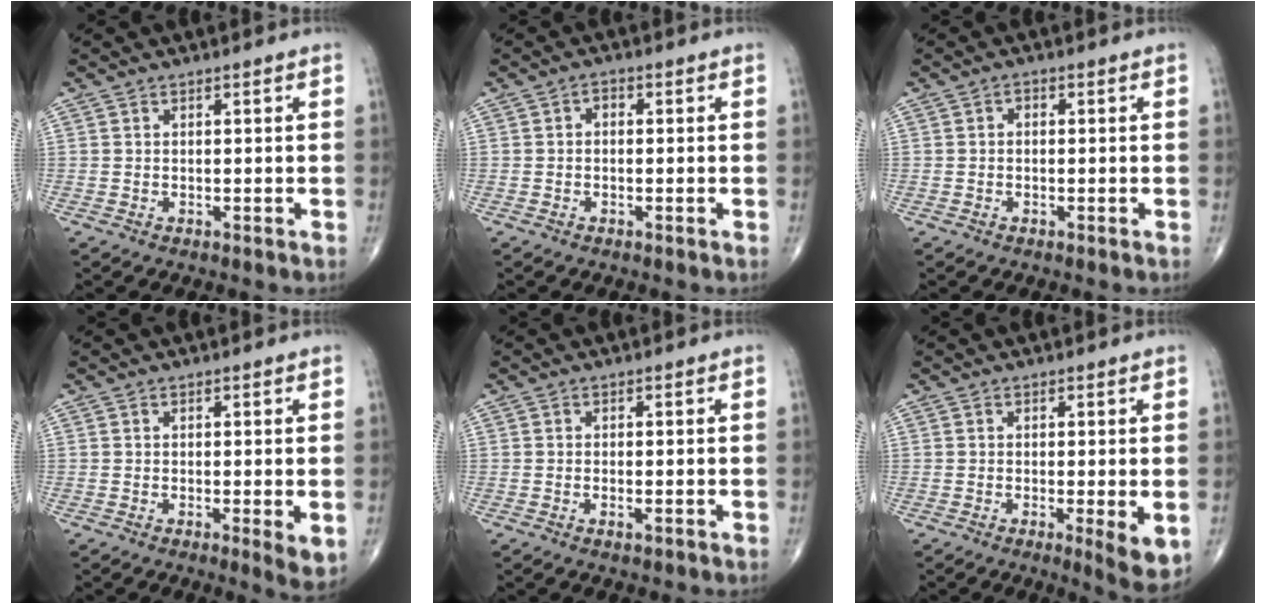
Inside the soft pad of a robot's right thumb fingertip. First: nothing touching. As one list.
[{"total": 1.5, "force": [-0.1, 1.1, 1.0], "torque": [-0.005, 0.007, -0.010]}, {"total": 1.0, "force": [-0.1, 0.8, 0.7], "torque": [-0.003, 0.003, -0.009]}, {"total": 3.7, "force": [-0.4, 0.8, 3.6], "torque": [-0.057, -0.015, -0.008]}, {"total": 1.2, "force": [-0.5, 0.4, 1.0], "torque": [-0.018, -0.002, -0.008]}, {"total": 5.6, "force": [-1.0, 1.2, 5.4], "torque": [-0.081, -0.019, -0.016]}]